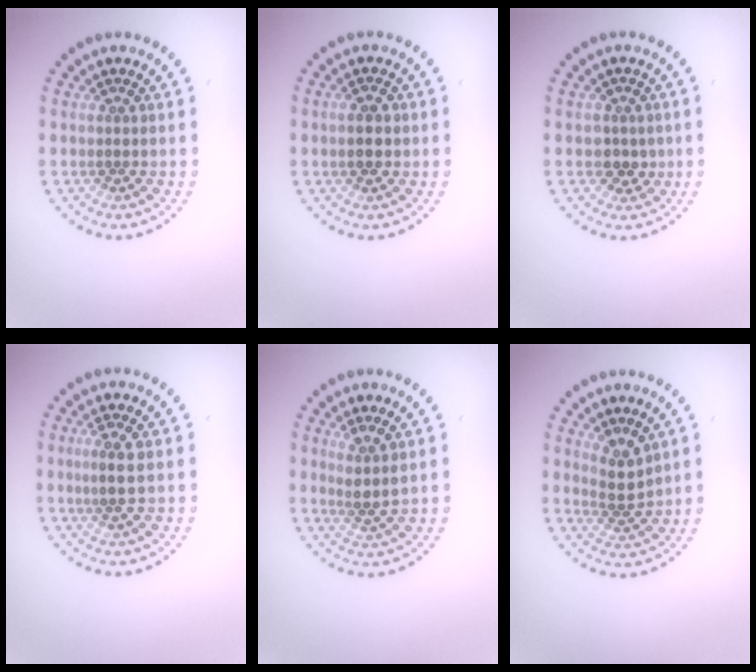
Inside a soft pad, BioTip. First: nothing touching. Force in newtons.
{"total": 2.5, "press": 2.5, "slide": 0.1}
{"total": 2.1, "press": 1.8, "slide": 0.9}
{"total": 2.0, "press": 1.8, "slide": 0.8}
{"total": 2.2, "press": 1.6, "slide": 1.5}
{"total": 2.4, "press": 1.8, "slide": 1.6}